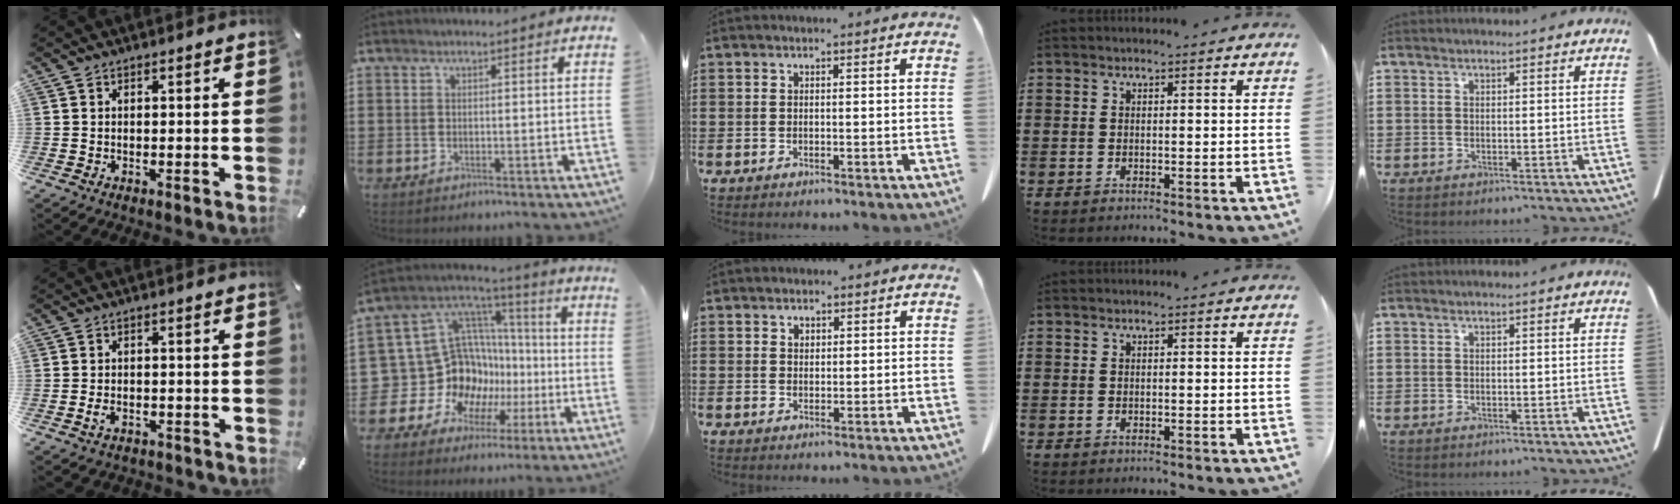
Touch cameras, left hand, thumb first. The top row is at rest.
{"thumb": {"total": 2.9, "force": [-1.9, 1.6, 1.4], "torque": [-0.031, 0.008, -0.038]}, "index": {"total": 15.7, "force": [-2.3, 14.5, 5.5], "torque": [-0.155, -0.031, 0.002]}, "middle": {"total": 1.3, "force": [1.0, 0.8, 0.3], "torque": [0.001, -0.001, 0.018]}}